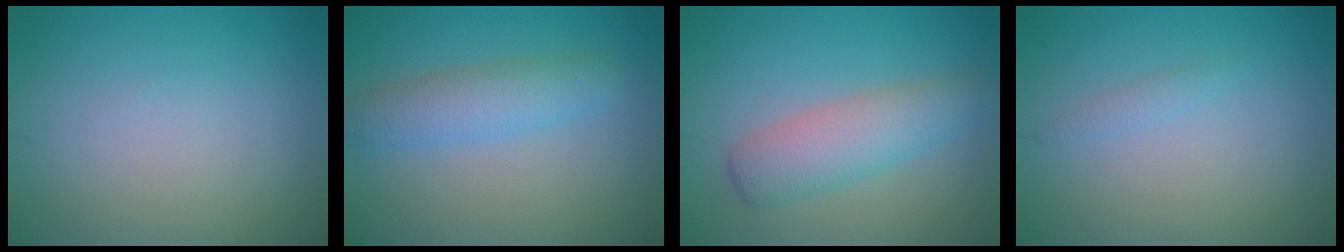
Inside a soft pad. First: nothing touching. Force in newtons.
{"total": 3.6, "press": 3.6, "slide": 0.1}
{"total": 4.3, "press": 4.3, "slide": 0.0}
{"total": 0.8, "press": 0.8, "slide": 0.1}